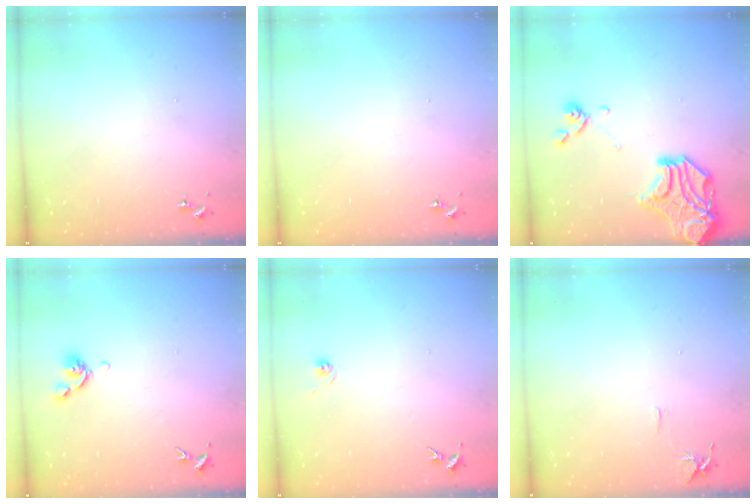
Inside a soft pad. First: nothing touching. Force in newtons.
{"total": 0.0}
{"total": 15.9, "press": 15.6, "slide": 2.9}
{"total": 6.7, "press": 6.6, "slide": 1.5}
{"total": 5.8, "press": 5.8, "slide": 0.5}
{"total": 6.5, "press": 6.4, "slide": 0.7}